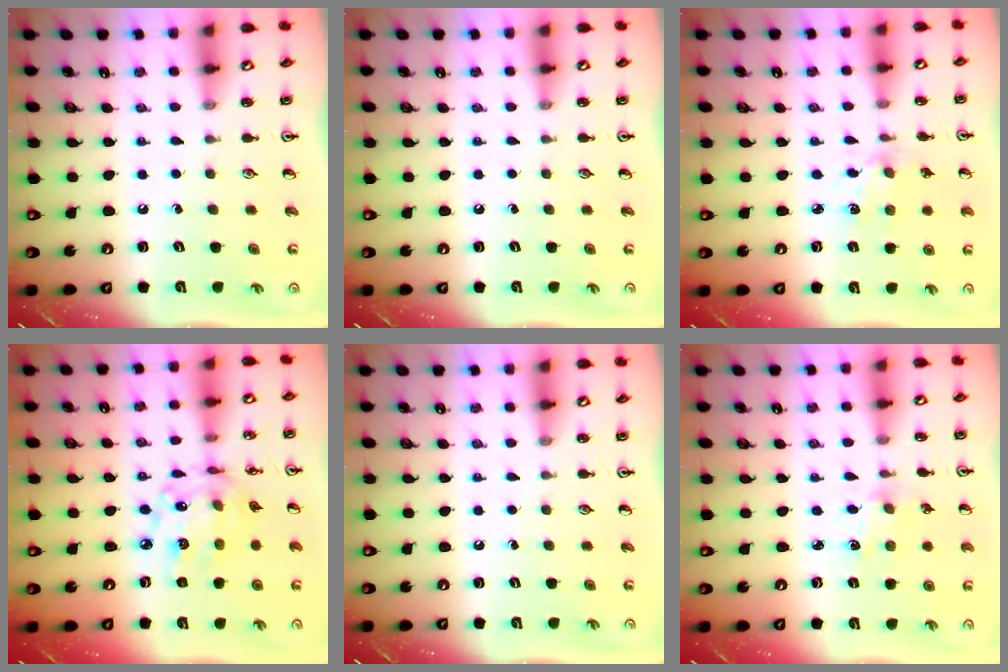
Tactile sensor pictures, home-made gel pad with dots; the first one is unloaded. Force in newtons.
{"total": 0.0}
{"total": 3.0, "press": 3.0, "slide": 0.2}
{"total": 13.8, "press": 13.8, "slide": 1.0}
{"total": 0.0}
{"total": 2.4, "press": 2.4, "slide": 0.3}